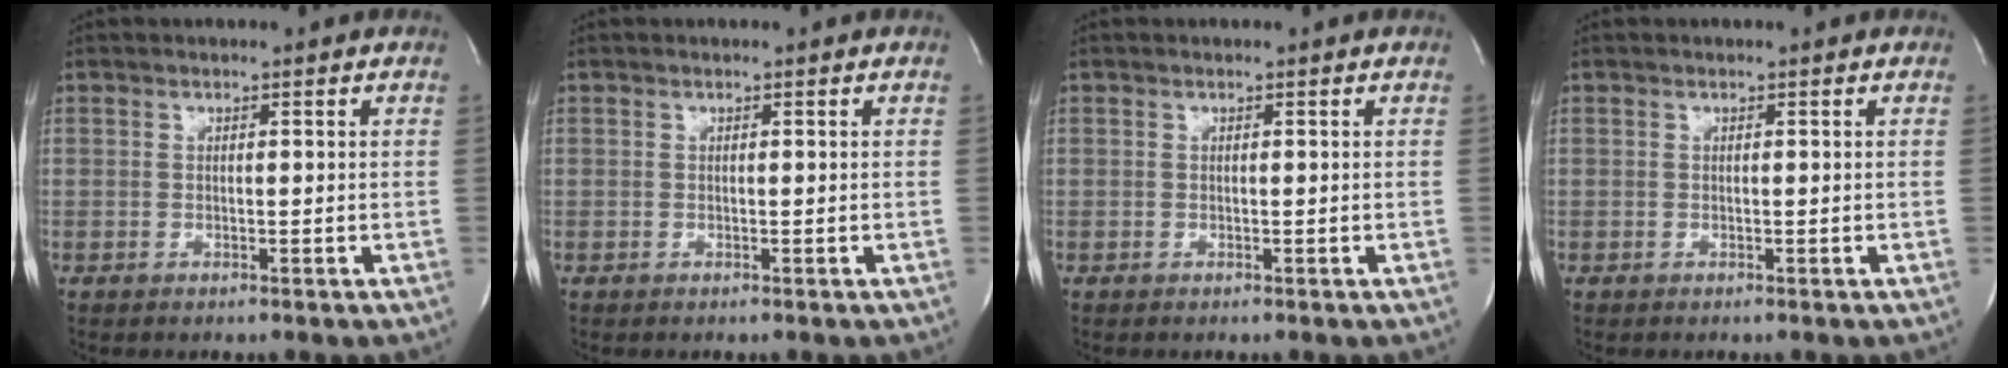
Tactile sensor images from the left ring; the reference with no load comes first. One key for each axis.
{"total": 0.0}
{"total": 0.0}
{"total": 0.0}